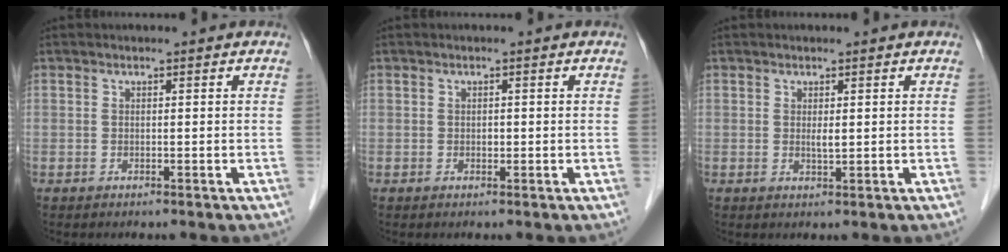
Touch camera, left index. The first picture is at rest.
{"total": 0.5, "force": [-0.1, 0.4, 0.4], "torque": [-0.007, 0.001, -0.003]}
{"total": 1.1, "force": [0.2, 0.2, 1.1], "torque": [-0.024, -0.003, 0.006]}